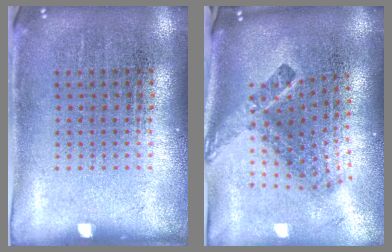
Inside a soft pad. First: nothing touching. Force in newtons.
{"total": 2.5, "press": 1.6, "slide": 2.0}